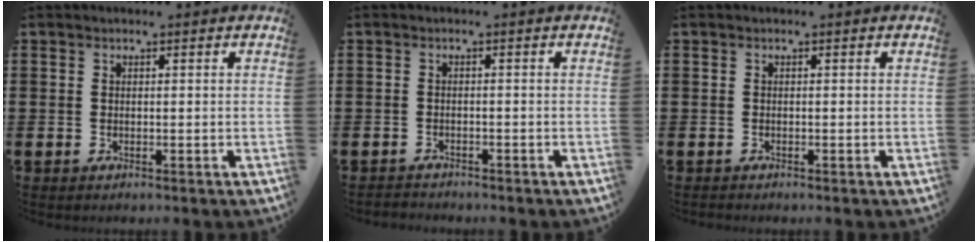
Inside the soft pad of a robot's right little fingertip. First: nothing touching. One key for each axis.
{"total": 1.0, "fx": -1.0, "fy": 0.1, "fz": -0.1, "tx": -0.001, "ty": 0.002, "tz": -0.021}
{"total": 0.0}